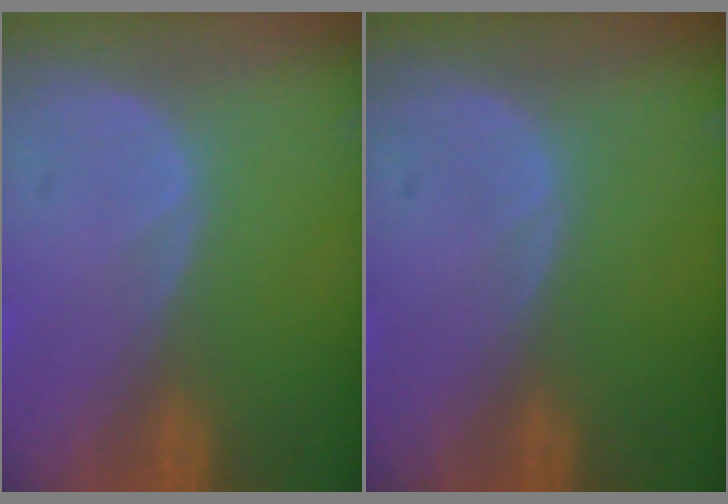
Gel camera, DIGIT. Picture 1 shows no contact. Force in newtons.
{"total": 0.0}